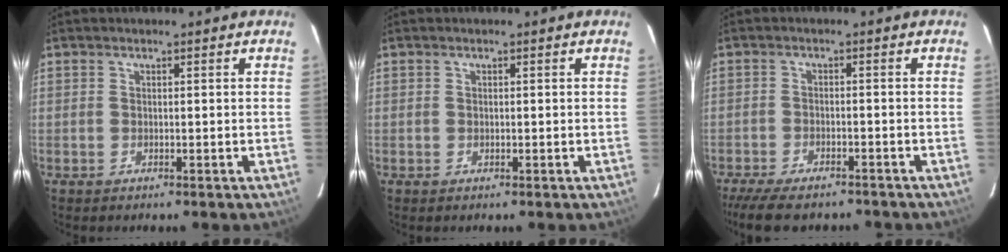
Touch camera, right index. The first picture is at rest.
{"total": 0.0}
{"total": 11.6, "force": [-9.7, 3.5, 5.5], "torque": [-0.124, -0.029, -0.154]}